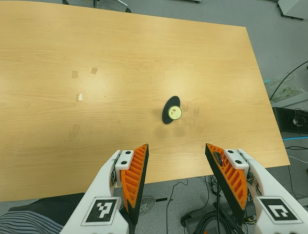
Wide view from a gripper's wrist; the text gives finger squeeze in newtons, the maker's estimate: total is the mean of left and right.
{"total": 0.0}